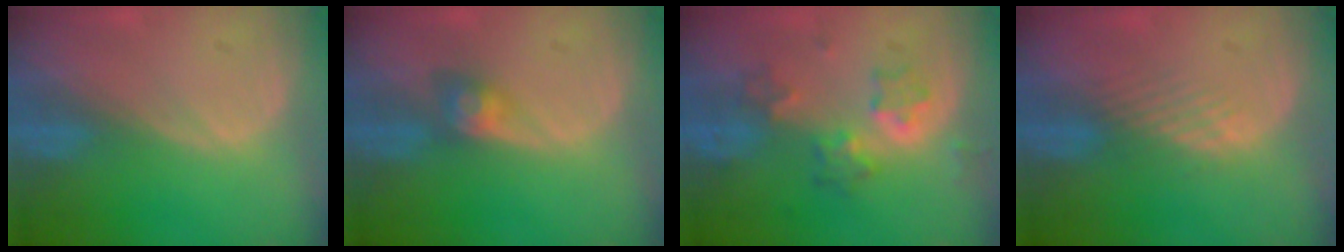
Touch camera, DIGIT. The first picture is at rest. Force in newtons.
{"total": 3.0, "press": 2.6, "slide": 1.4}
{"total": 5.4, "press": 5.4, "slide": 0.5}
{"total": 2.9, "press": 2.3, "slide": 1.8}